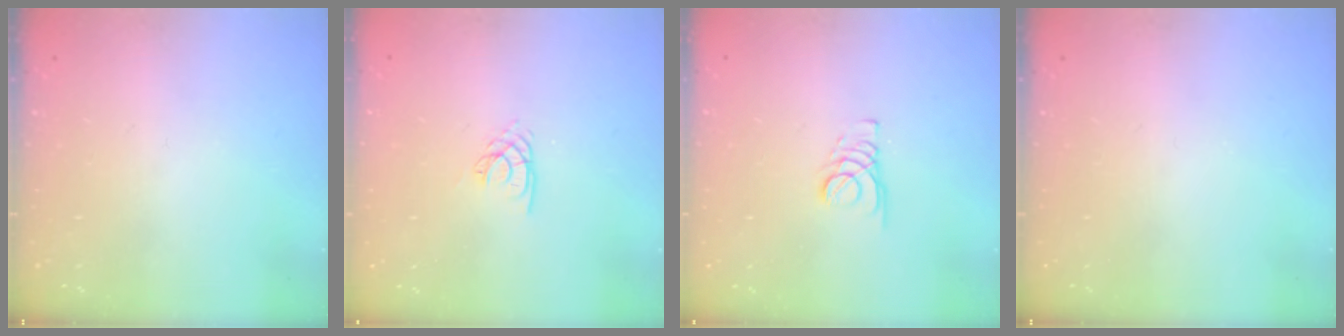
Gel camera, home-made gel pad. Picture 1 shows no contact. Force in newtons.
{"total": 2.1, "press": 2.1, "slide": 0.3}
{"total": 1.8, "press": 1.7, "slide": 0.1}
{"total": 0.0}